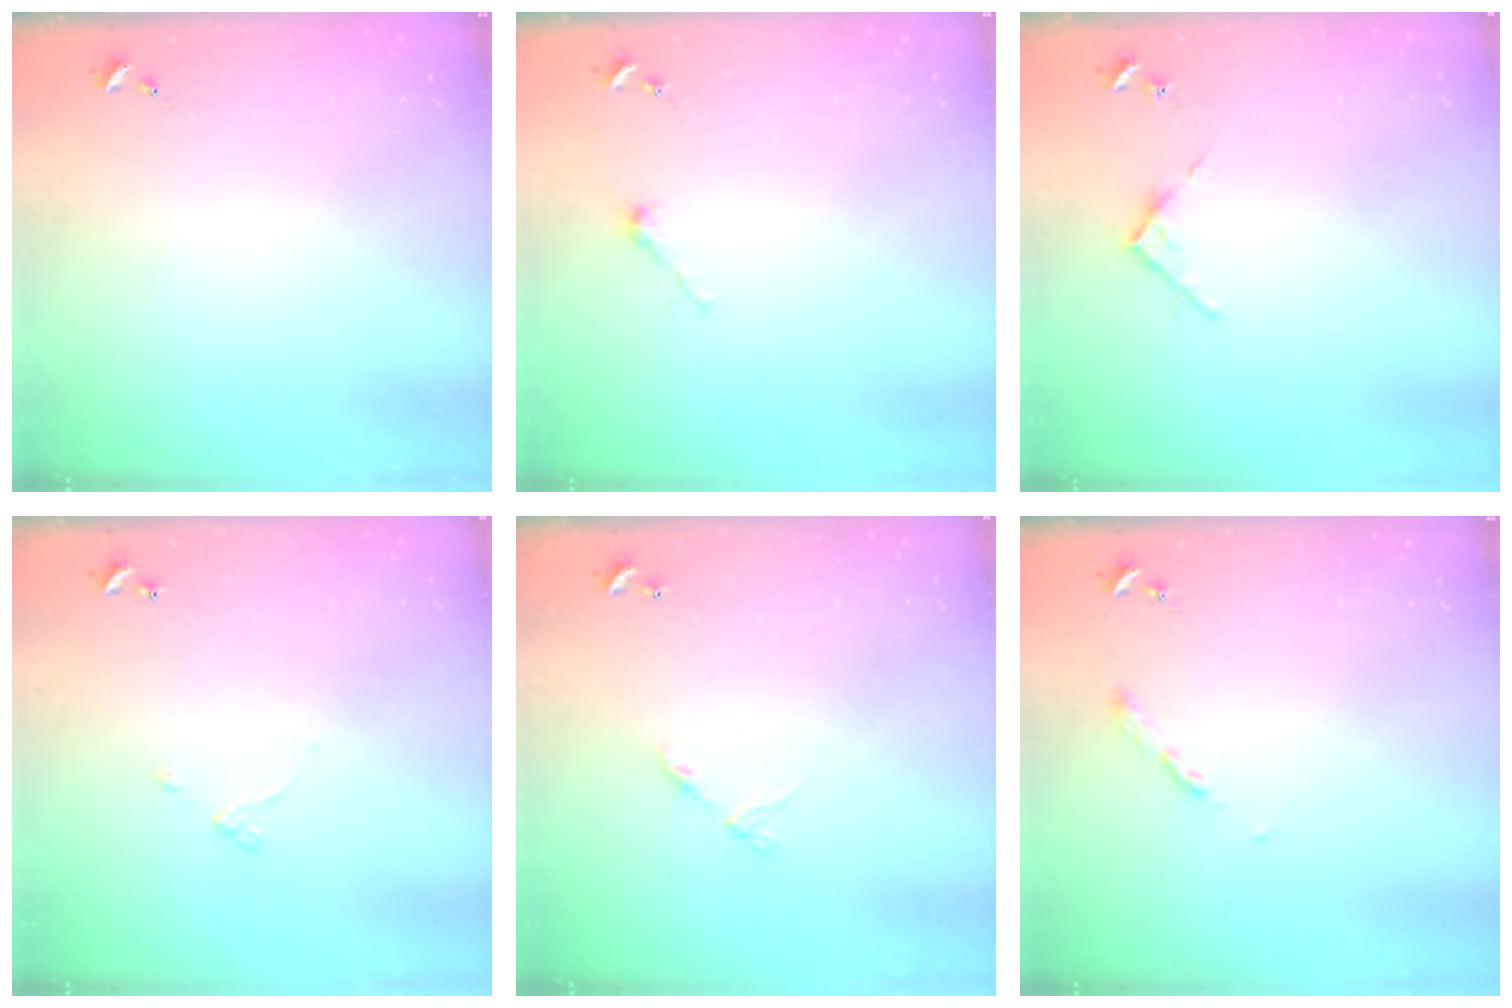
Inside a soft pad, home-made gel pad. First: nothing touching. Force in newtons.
{"total": 2.5, "press": 2.5, "slide": 0.2}
{"total": 3.6, "press": 3.6, "slide": 0.3}
{"total": 3.2, "press": 3.2, "slide": 0.4}
{"total": 6.2, "press": 6.2, "slide": 0.7}
{"total": 2.7, "press": 2.6, "slide": 0.3}